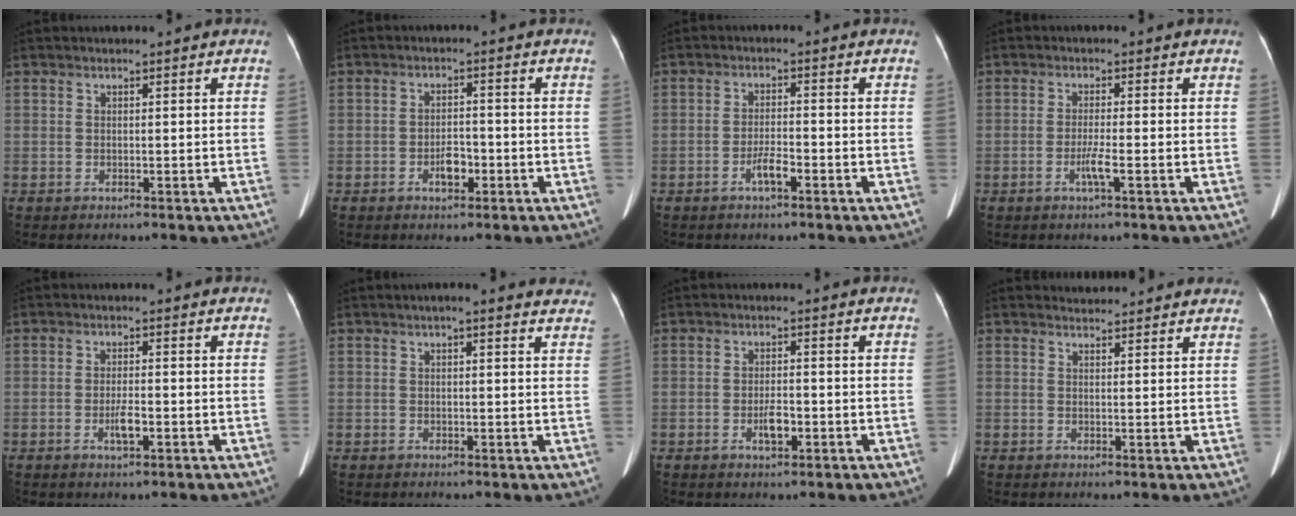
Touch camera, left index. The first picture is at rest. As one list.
[{"total": 3.0, "force": [-1.5, 1.4, 2.2], "torque": [-0.041, 0.003, -0.024]}, {"total": 2.9, "force": [-1.7, 0.4, 2.2], "torque": [-0.045, -0.001, -0.032]}, {"total": 2.4, "force": [-1.1, -0.3, 2.2], "torque": [-0.048, -0.005, -0.022]}, {"total": 2.6, "force": [-1.1, 0.5, 2.4], "torque": [-0.049, -0.002, -0.017]}, {"total": 7.7, "force": [6.5, 1.8, 3.7], "torque": [-0.032, 0.007, 0.056]}, {"total": 2.8, "force": [-1.2, 0.9, 2.4], "torque": [-0.047, 0.000, -0.017]}, {"total": 5.0, "force": [4.9, 1.1, 0.5], "torque": [-0.006, 0.016, 0.048]}]